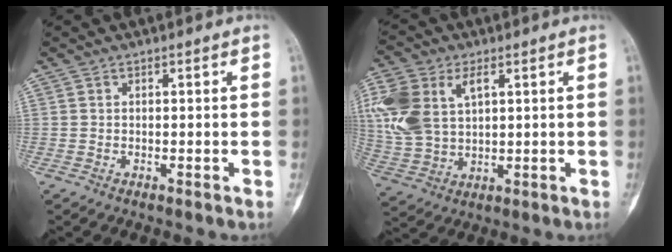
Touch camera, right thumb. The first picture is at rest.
{"total": 15.9, "force": [4.7, 10.0, 11.4], "torque": [-0.260, 0.004, 0.096]}